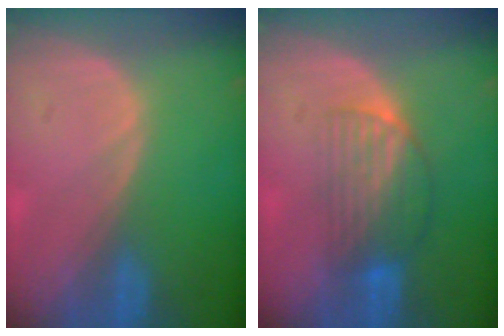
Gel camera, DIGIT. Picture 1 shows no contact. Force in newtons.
{"total": 6.6, "press": 5.7, "slide": 3.3}